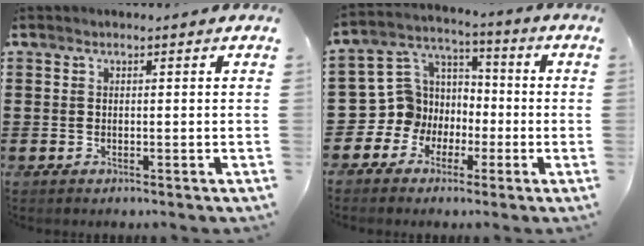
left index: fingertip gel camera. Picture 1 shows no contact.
{"total": 7.8, "force": [-1.5, 7.6, 0.1], "torque": [-0.062, -0.010, -0.031]}